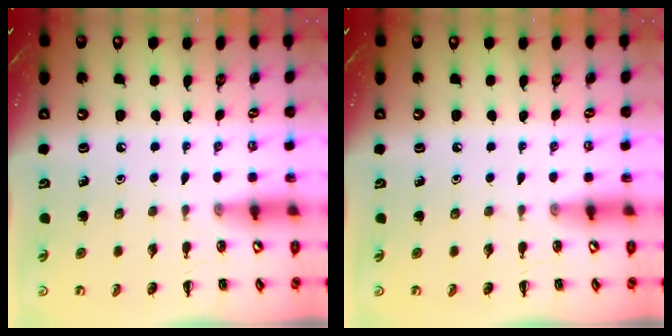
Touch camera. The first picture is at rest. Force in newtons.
{"total": 0.0}